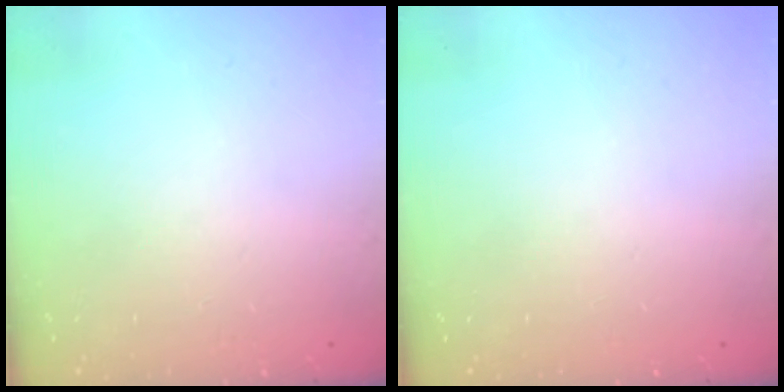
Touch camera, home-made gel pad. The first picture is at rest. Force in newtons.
{"total": 0.0}